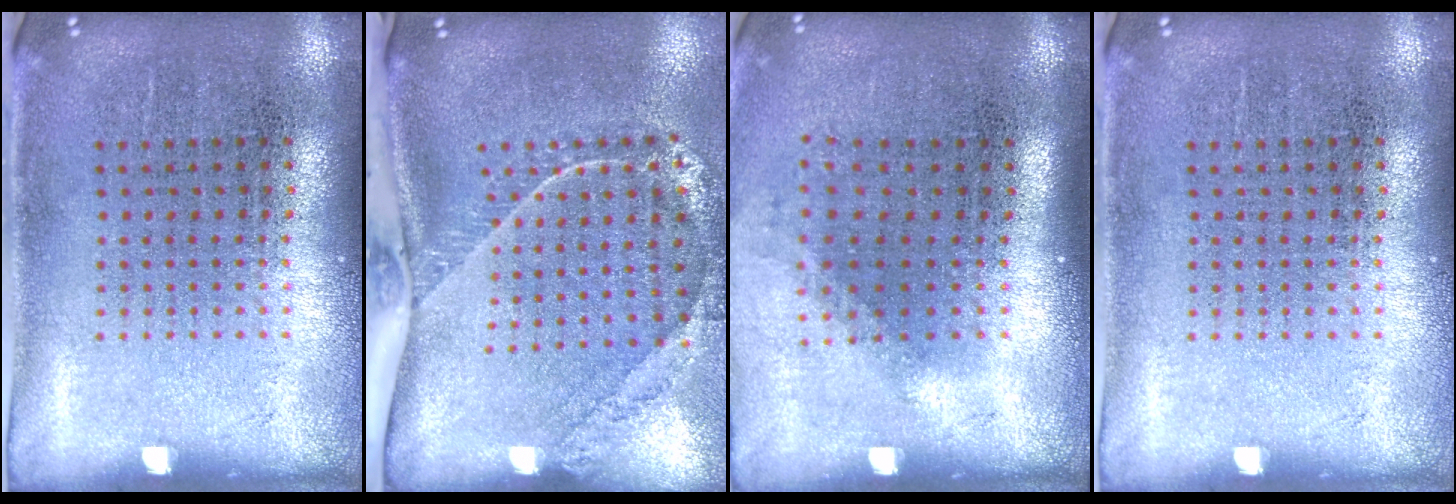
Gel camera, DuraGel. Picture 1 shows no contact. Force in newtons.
{"total": 2.4, "press": 1.7, "slide": 1.7}
{"total": 1.2, "press": 0.9, "slide": 0.9}
{"total": 0.0}